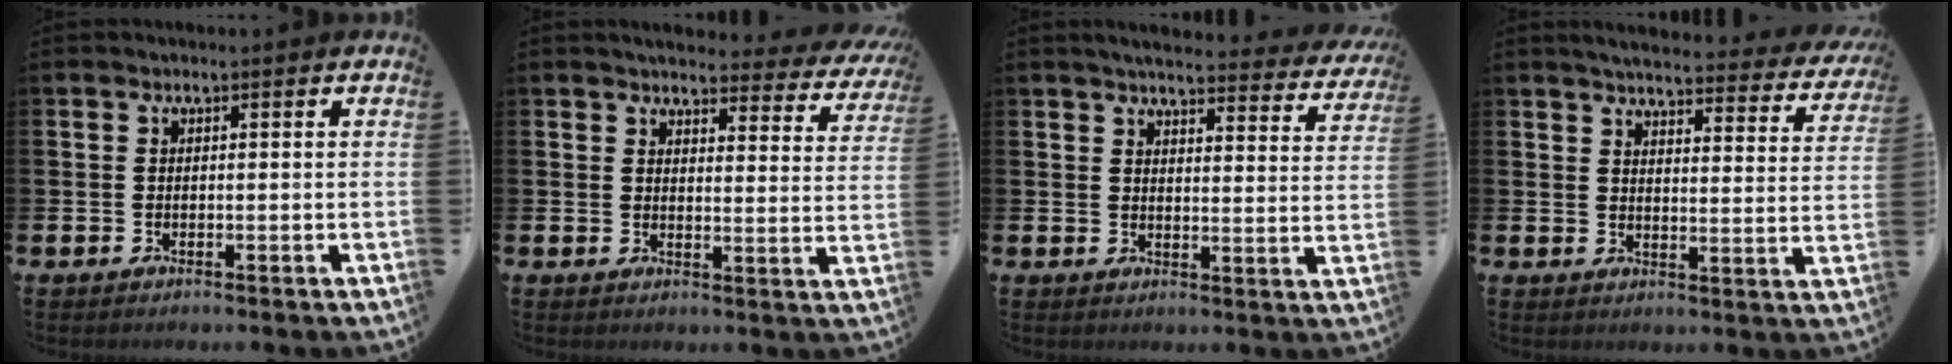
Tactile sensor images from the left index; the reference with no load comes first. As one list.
[{"total": 3.5, "force": [3.4, 0.6, 0.5], "torque": [-0.023, -0.026, 0.057]}, {"total": 4.1, "force": [3.9, 0.4, 1.2], "torque": [-0.028, -0.030, 0.063]}, {"total": 4.1, "force": [3.9, 0.3, 1.2], "torque": [-0.038, -0.033, 0.064]}]